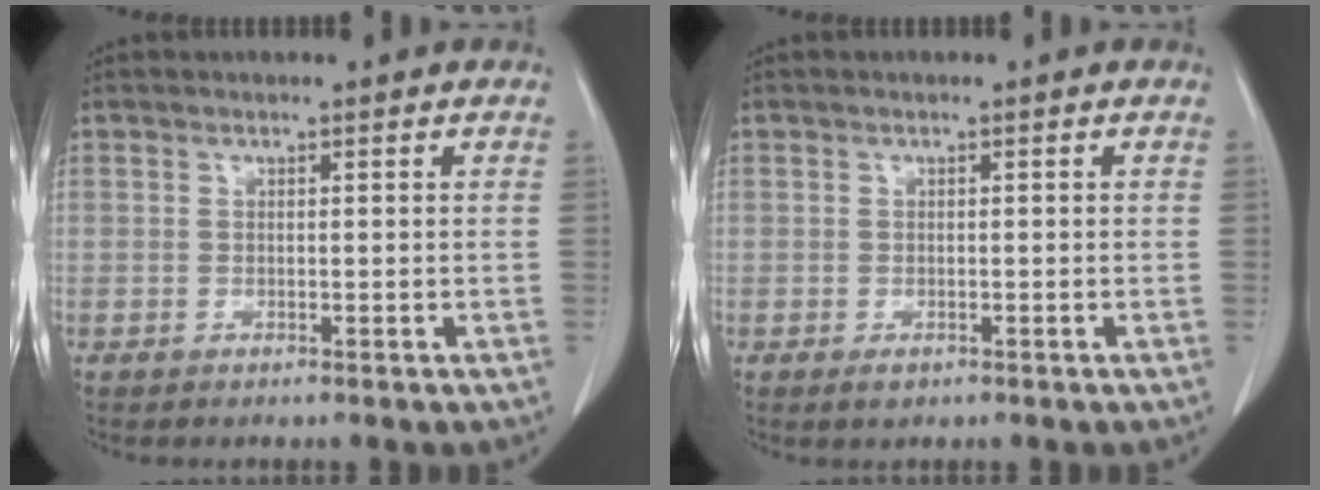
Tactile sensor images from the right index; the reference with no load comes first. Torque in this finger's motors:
{"motor_torque": [-0.03, 0.01, -0.11, -0.02]}